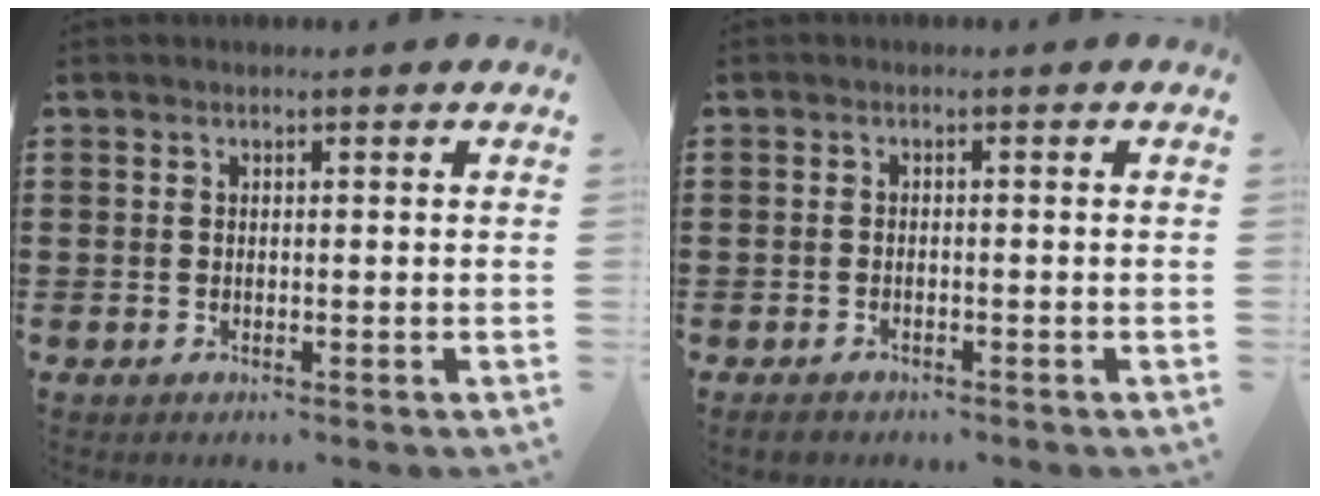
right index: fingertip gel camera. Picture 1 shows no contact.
{"total": 1.2, "force": [-1.1, 0.2, 0.3], "torque": [-0.009, -0.004, -0.021]}